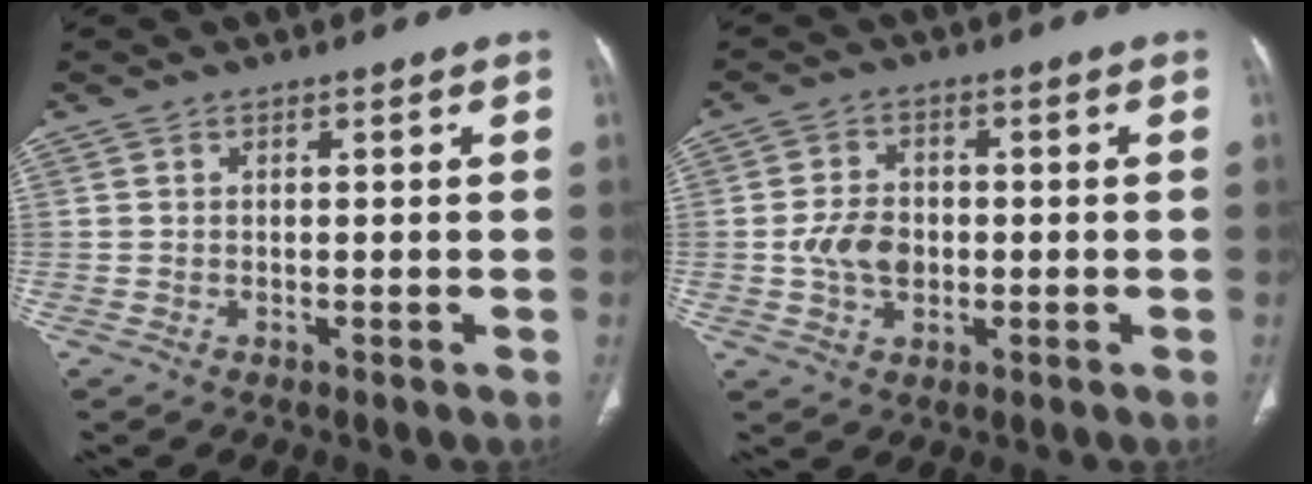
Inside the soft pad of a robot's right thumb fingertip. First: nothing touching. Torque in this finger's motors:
{"motor_torque": [0.12, 0.74, 0.00, 0.25, 0.05]}